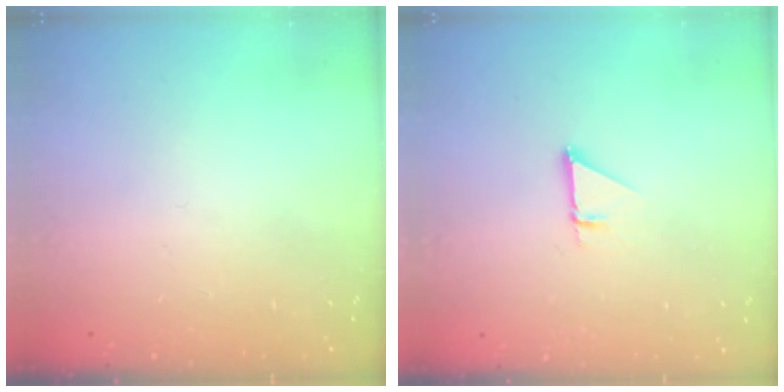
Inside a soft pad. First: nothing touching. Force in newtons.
{"total": 1.0, "press": 1.0, "slide": 0.1}